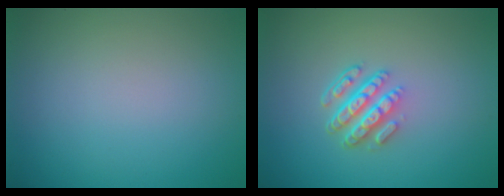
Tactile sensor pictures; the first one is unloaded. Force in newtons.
{"total": 4.3, "press": 3.1, "slide": 3.0}